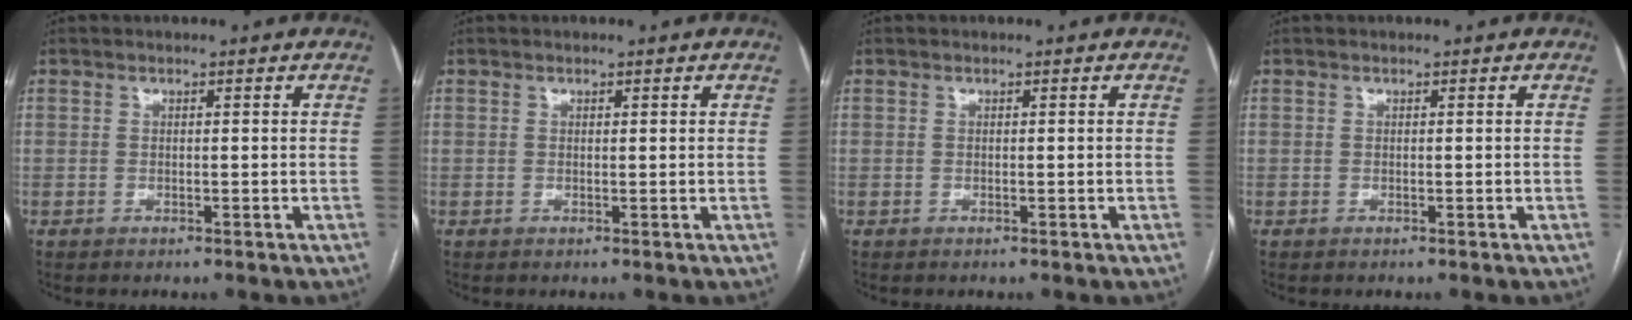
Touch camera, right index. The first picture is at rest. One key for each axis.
{"total": 0.0}
{"total": 0.0}
{"total": 0.0}